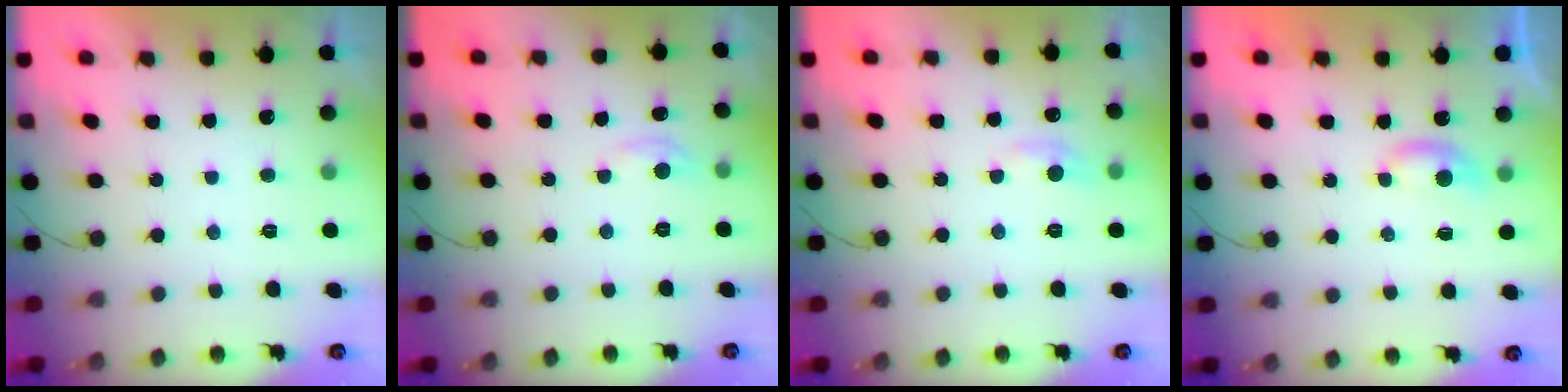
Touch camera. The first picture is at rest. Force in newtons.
{"total": 3.1, "press": 3.1, "slide": 0.4}
{"total": 6.7, "press": 6.7, "slide": 1.0}
{"total": 3.9, "press": 3.9, "slide": 0.5}